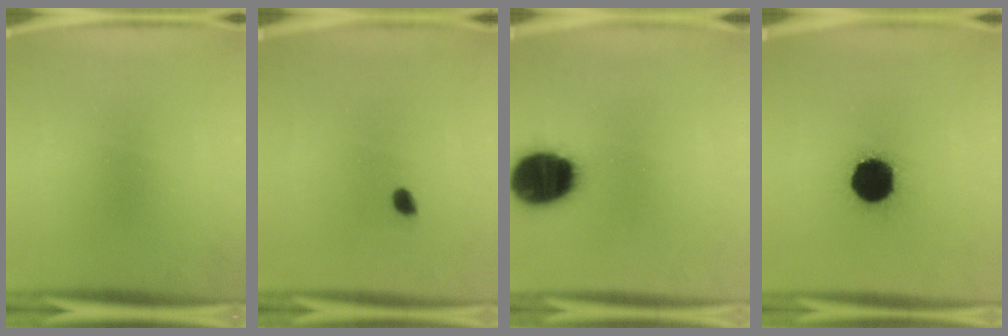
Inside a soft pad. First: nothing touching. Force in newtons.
{"total": 1.6}
{"total": 19.3}
{"total": 17.3}